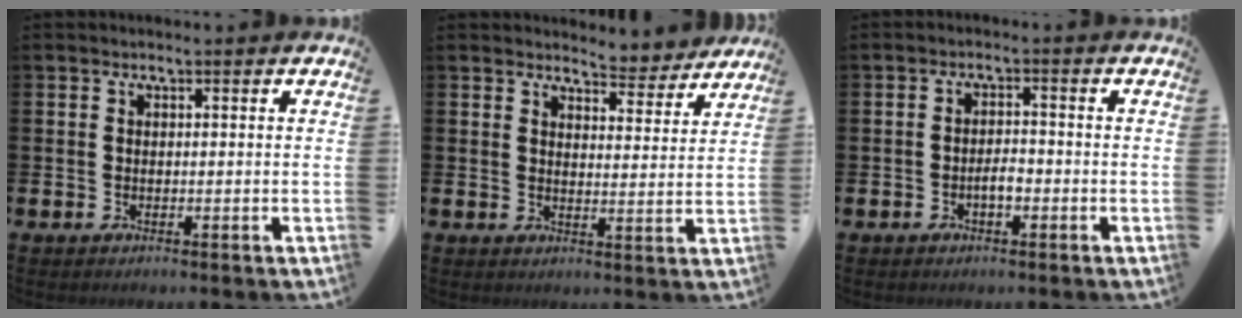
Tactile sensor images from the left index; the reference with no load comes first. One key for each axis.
{"total": 4.9, "fx": 4.8, "fy": 0.9, "fz": 0.1, "tx": 0.000, "ty": -0.040, "tz": 0.083}
{"total": 2.1, "fx": -0.8, "fy": 1.0, "fz": 1.7, "tx": -0.031, "ty": 0.005, "tz": -0.017}